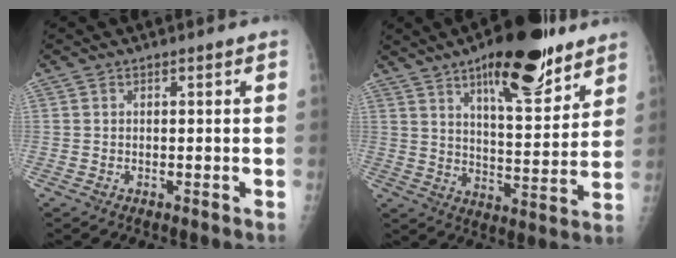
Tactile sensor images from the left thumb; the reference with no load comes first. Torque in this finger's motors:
{"motor_torque": [0.62, 0.57, 0.99, -1.55, 0.18]}